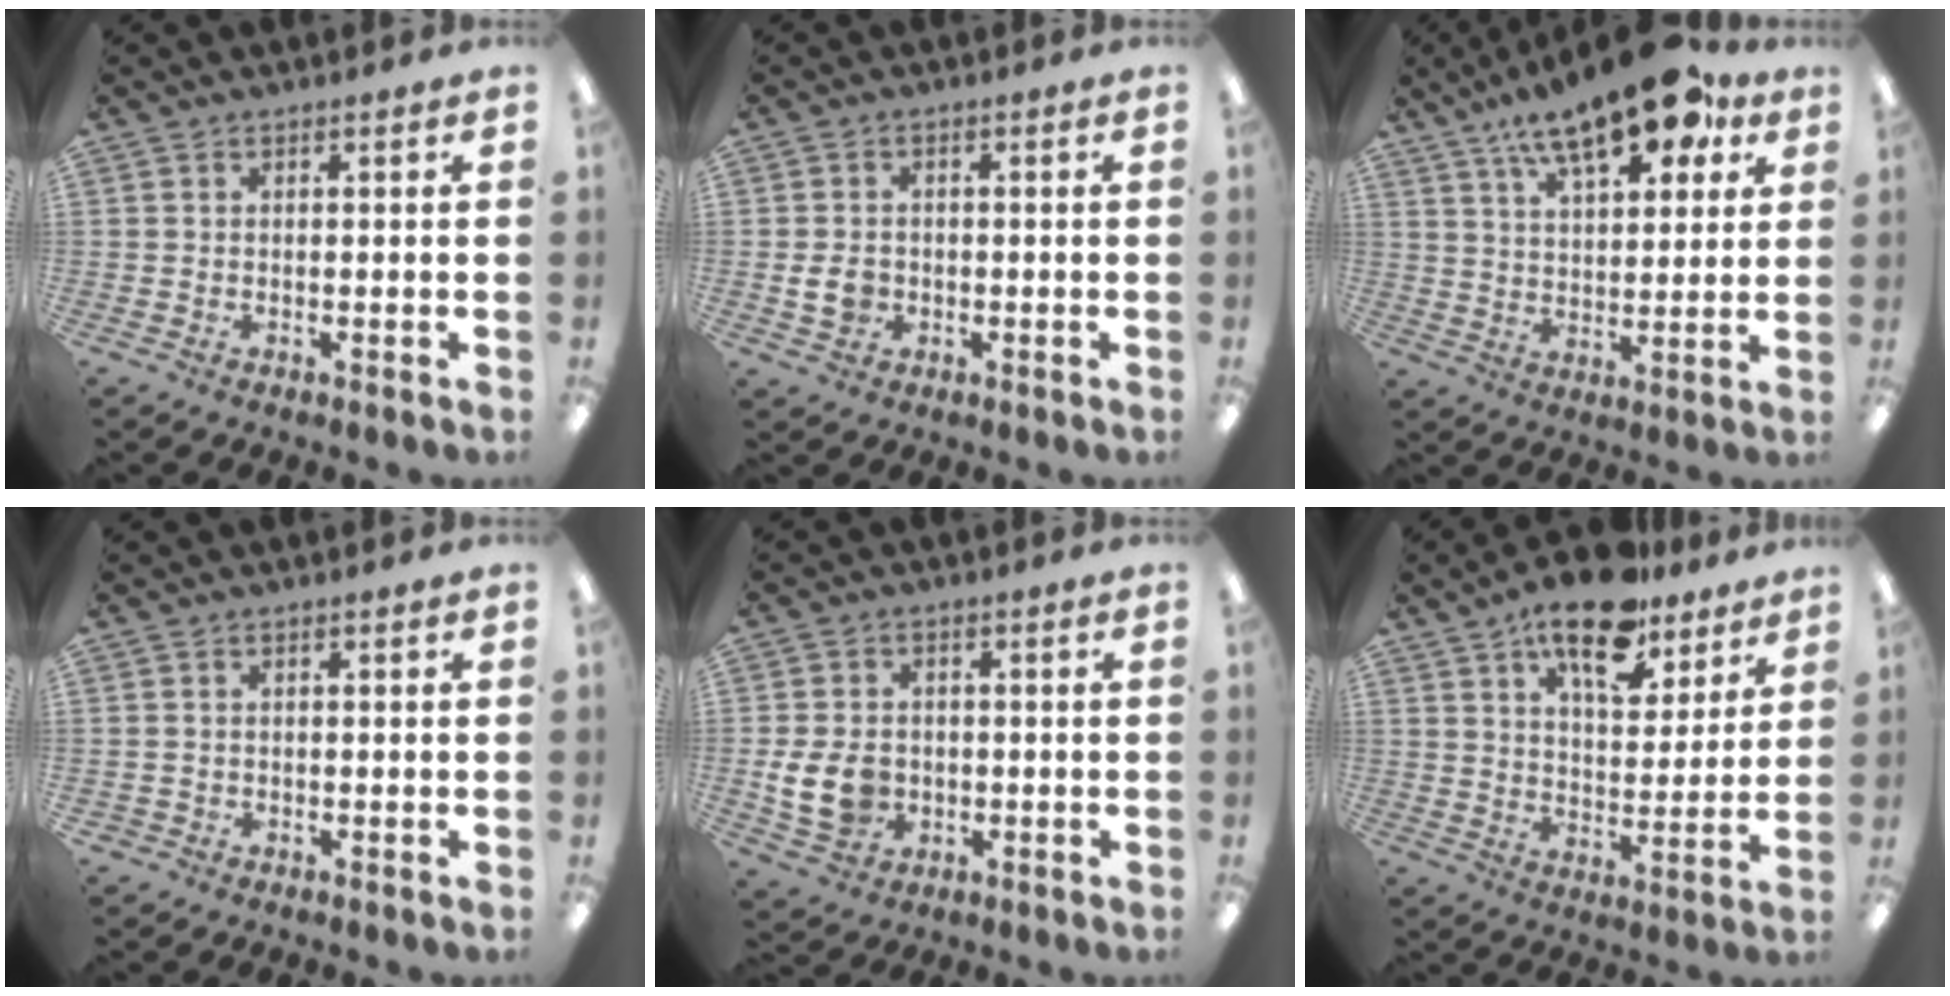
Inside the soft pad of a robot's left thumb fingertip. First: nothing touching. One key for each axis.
{"total": 4.3, "fx": -0.6, "fy": 3.5, "fz": 2.4, "tx": -0.040, "ty": 0.002, "tz": -0.013}
{"total": 17.8, "fx": 11.7, "fy": 6.7, "fz": 11.6, "tx": -0.184, "ty": -0.056, "tz": 0.193}
{"total": 0.9, "fx": -0.3, "fy": 0.8, "fz": 0.0, "tx": 0.000, "ty": 0.004, "tz": -0.009}
{"total": 9.0, "fx": -1.4, "fy": 7.0, "fz": 5.6, "tx": -0.111, "ty": 0.008, "tz": -0.024}
{"total": 16.2, "fx": 11.7, "fy": 6.9, "fz": 8.9, "tx": -0.135, "ty": -0.060, "tz": 0.200}